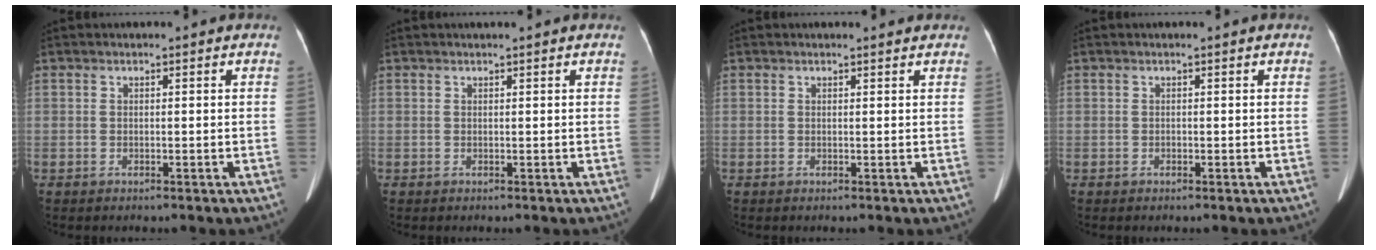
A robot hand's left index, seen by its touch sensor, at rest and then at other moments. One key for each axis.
{"total": 1.1, "fx": 1.0, "fy": -0.1, "fz": 0.6, "tx": -0.006, "ty": 0.013, "tz": 0.019}
{"total": 1.1, "fx": 1.1, "fy": 0.0, "fz": 0.1, "tx": -0.009, "ty": -0.003, "tz": 0.013}
{"total": 0.0}